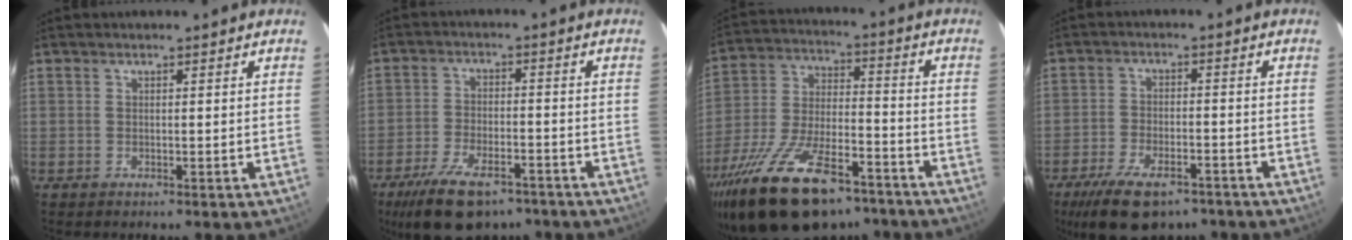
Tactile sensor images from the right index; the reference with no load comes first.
{"total": 14.1, "force": [-9.8, 6.4, 7.9], "torque": [-0.175, -0.017, -0.162]}
{"total": 24.8, "force": [-17.5, 10.1, 14.5], "torque": [-0.285, -0.024, -0.278]}
{"total": 13.3, "force": [-9.3, 6.0, 7.4], "torque": [-0.165, -0.018, -0.151]}